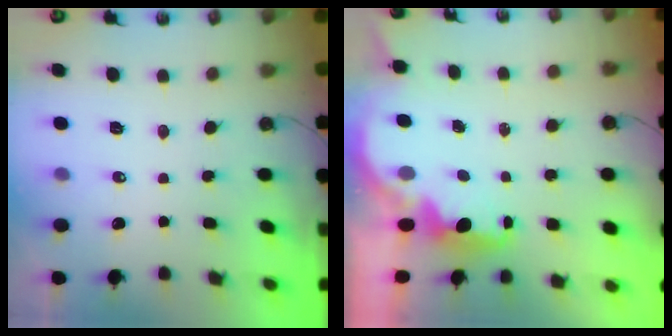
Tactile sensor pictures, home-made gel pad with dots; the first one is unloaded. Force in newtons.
{"total": 2.2, "press": 2.2, "slide": 0.4}